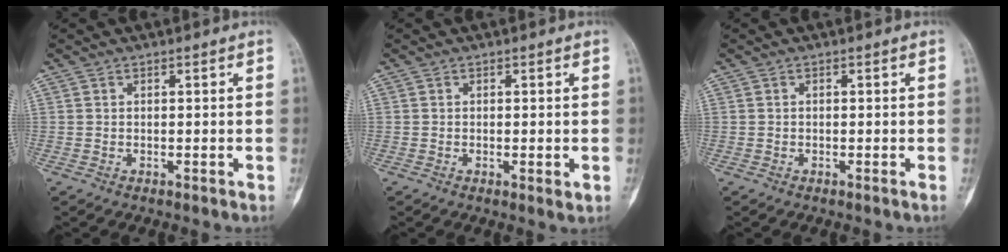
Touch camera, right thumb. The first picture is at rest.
{"total": 1.8, "force": [-0.3, 0.5, 1.7], "torque": [-0.029, -0.007, -0.004]}
{"total": 0.0}